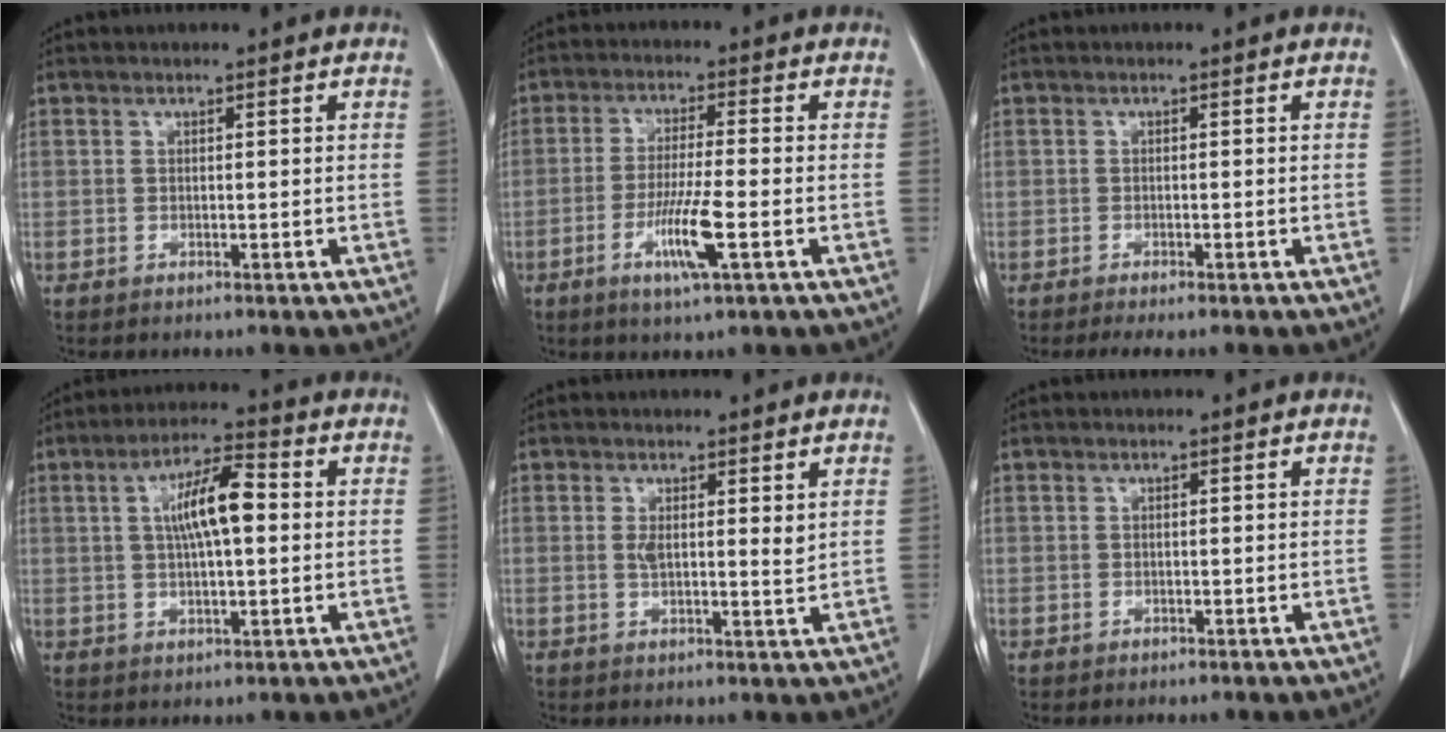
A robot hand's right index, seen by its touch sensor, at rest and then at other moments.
{"total": 7.6, "force": [-2.9, 0.0, 7.0], "torque": [-0.135, -0.015, -0.053]}
{"total": 3.4, "force": [-2.8, 0.4, 1.9], "torque": [-0.022, -0.008, -0.037]}
{"total": 8.6, "force": [1.3, 2.1, 8.3], "torque": [-0.152, 0.018, 0.019]}
{"total": 3.3, "force": [1.2, 0.9, 3.0], "torque": [-0.049, -0.010, 0.020]}
{"total": 0.6, "force": [0.0, 0.6, 0.0], "torque": [0.007, 0.005, -0.002]}